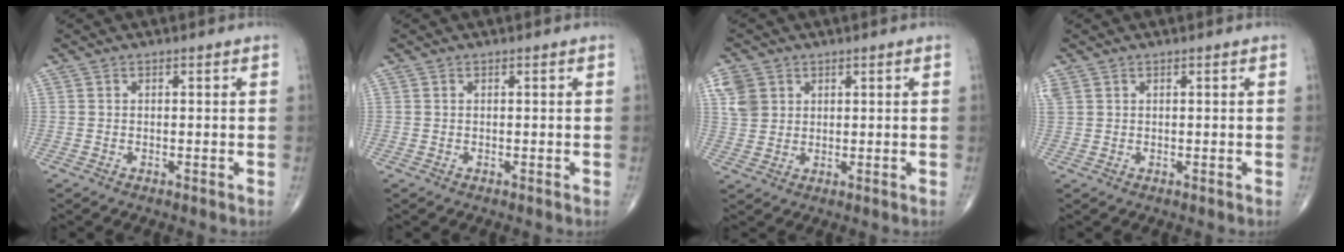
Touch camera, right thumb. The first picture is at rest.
{"total": 0.0}
{"total": 5.3, "force": [2.2, 4.3, 2.2], "torque": [-0.031, -0.003, 0.047]}
{"total": 2.3, "force": [1.1, 1.7, 1.1], "torque": [-0.037, 0.015, 0.031]}